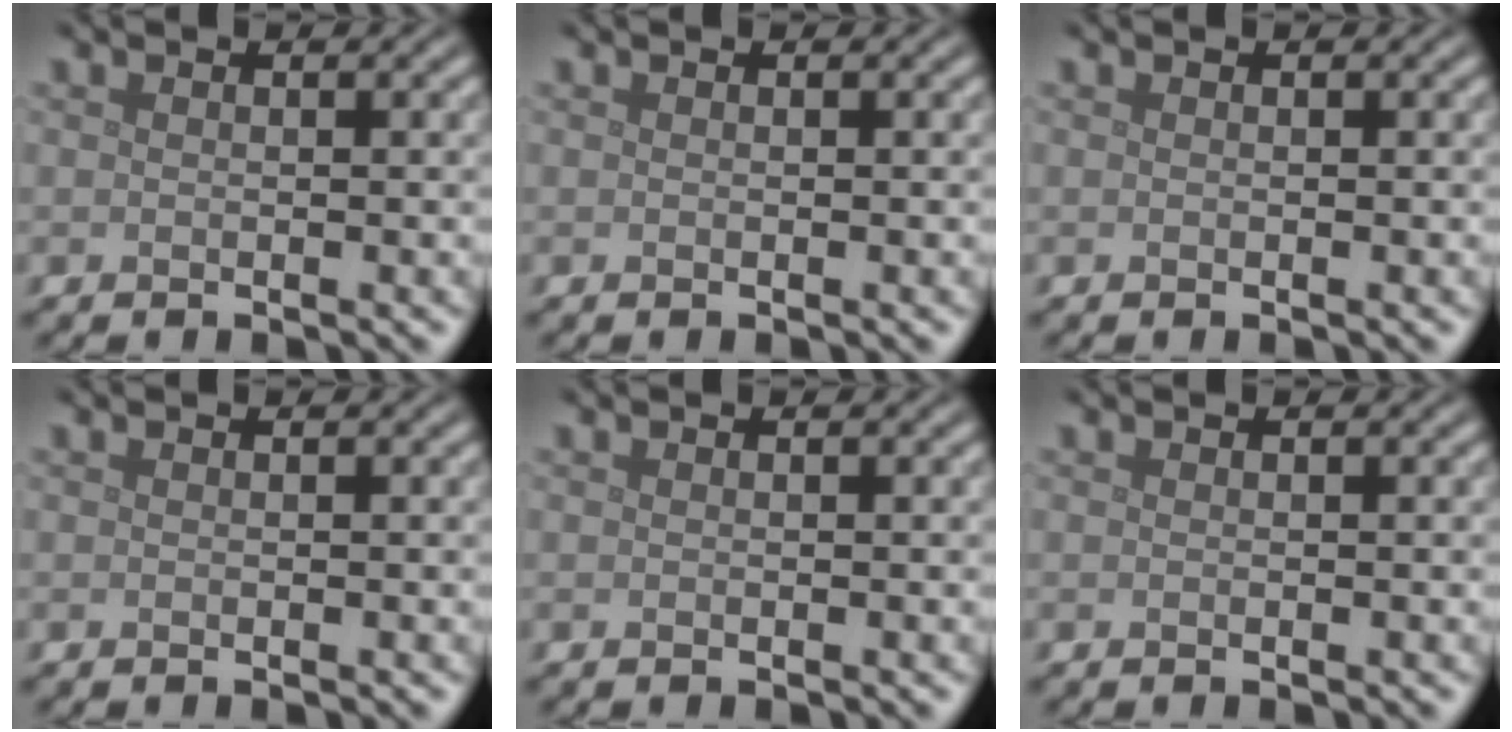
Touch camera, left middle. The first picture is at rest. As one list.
[{"total": 0.0}, {"total": 0.0}, {"total": 0.0}, {"total": 0.0}, {"total": 0.0}]